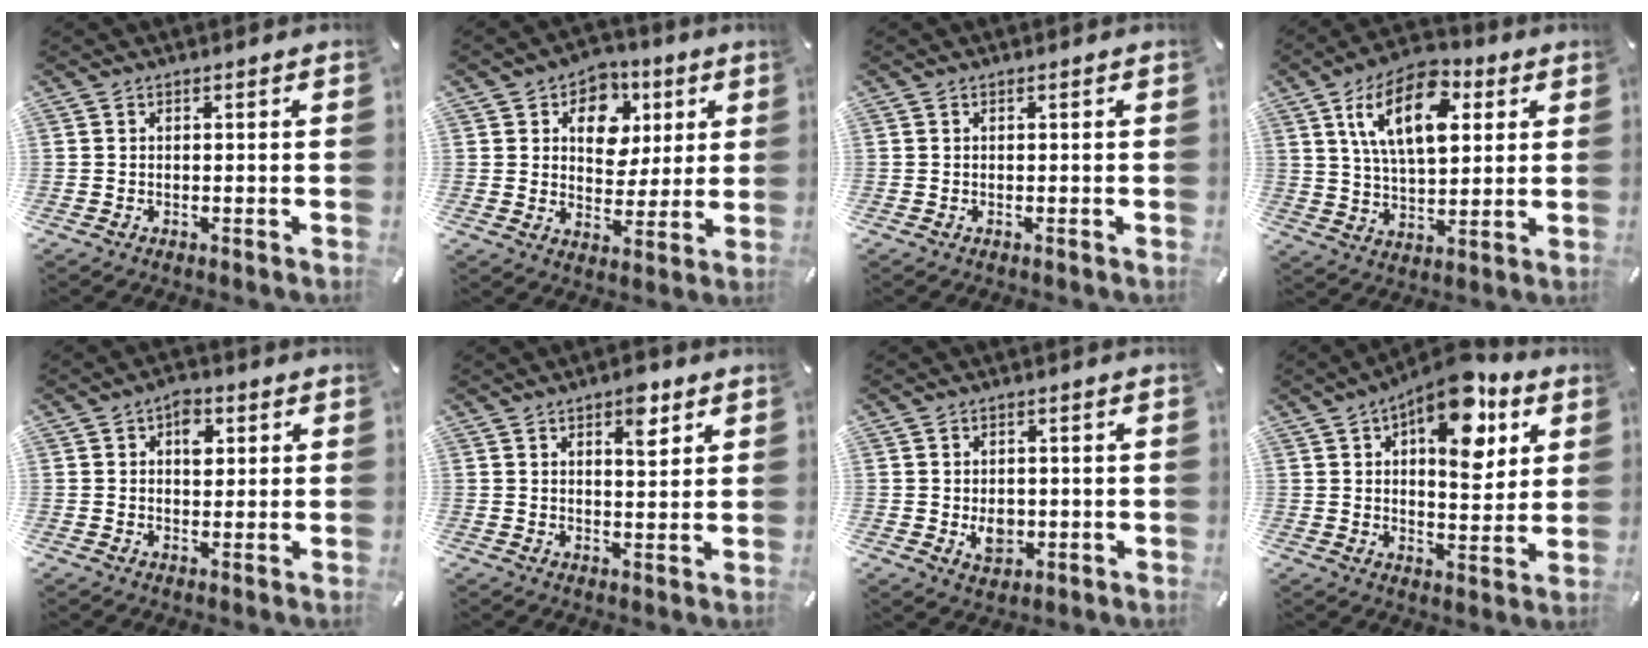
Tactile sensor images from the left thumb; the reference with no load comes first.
{"total": 10.0, "force": [3.4, 8.3, 4.4], "torque": [-0.057, -0.014, 0.058]}
{"total": 0.0}
{"total": 16.8, "force": [6.7, 9.4, 12.2], "torque": [-0.218, -0.004, 0.114]}
{"total": 5.0, "force": [1.5, 3.4, 3.3], "torque": [-0.030, -0.007, 0.017]}
{"total": 6.3, "force": [3.8, 2.8, 4.2], "torque": [-0.042, -0.019, 0.058]}
{"total": 5.4, "force": [-0.6, 4.4, 3.1], "torque": [-0.036, -0.005, -0.011]}
{"total": 15.6, "force": [8.1, 7.6, 10.9], "torque": [-0.144, -0.037, 0.132]}